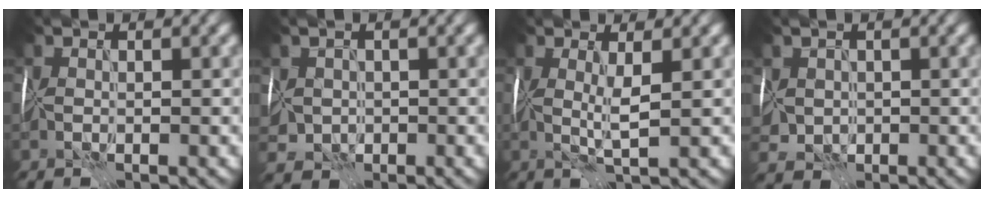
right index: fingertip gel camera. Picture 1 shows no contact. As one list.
[{"total": 2.5, "force": [0.1, 2.3, 0.9], "torque": [-0.017, 0.002, 0.003]}, {"total": 2.2, "force": [0.5, 0.2, 2.2], "torque": [-0.045, -0.005, 0.010]}, {"total": 2.2, "force": [0.5, 2.0, 0.8], "torque": [-0.018, 0.000, 0.013]}]